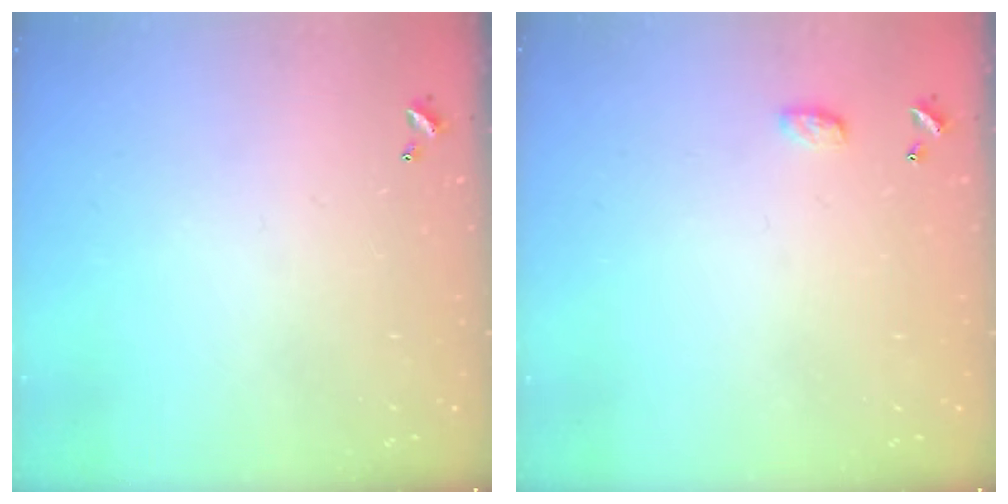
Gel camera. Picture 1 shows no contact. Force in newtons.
{"total": 3.4, "press": 3.4, "slide": 0.5}